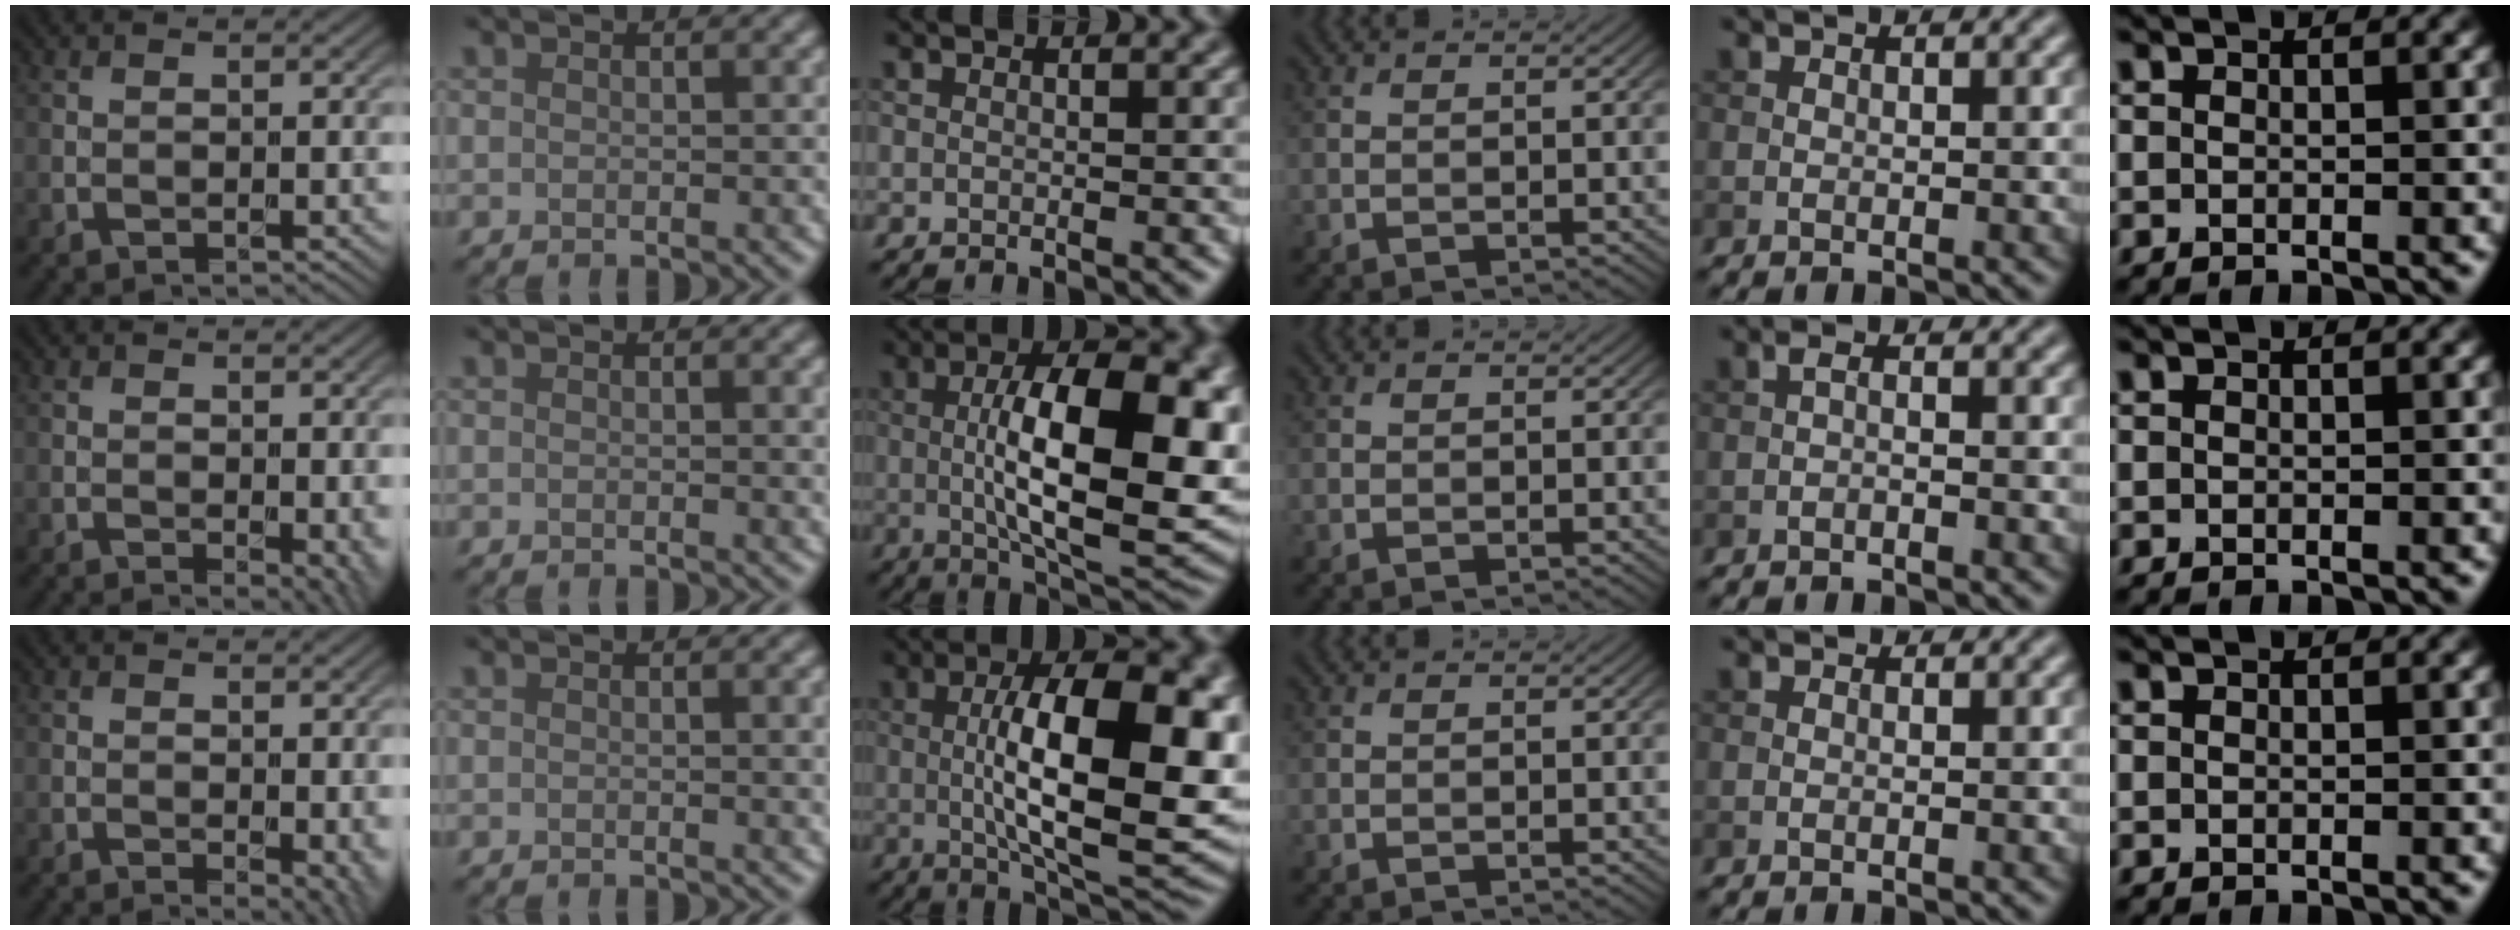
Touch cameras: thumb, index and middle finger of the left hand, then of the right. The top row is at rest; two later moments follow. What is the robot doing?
{"motion": "unscrew", "object": "dispenser bottle"}